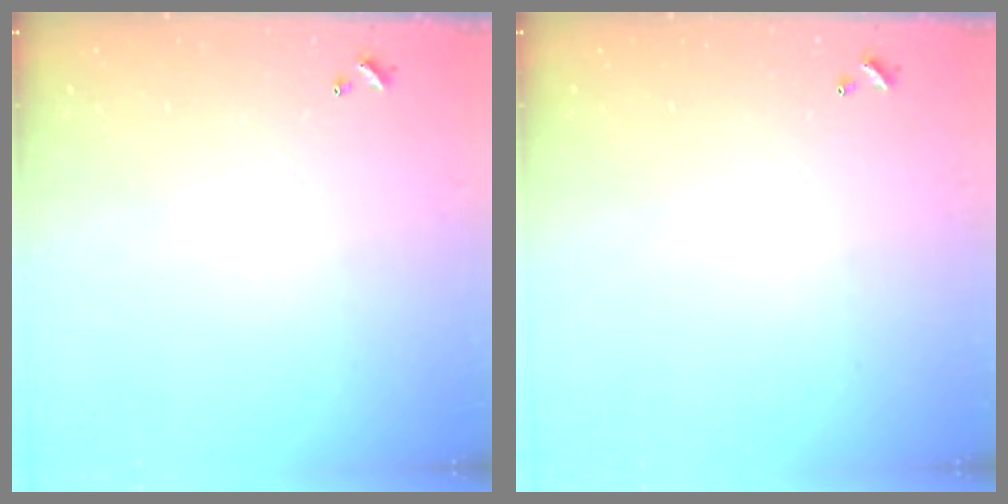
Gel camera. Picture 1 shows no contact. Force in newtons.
{"total": 0.0}